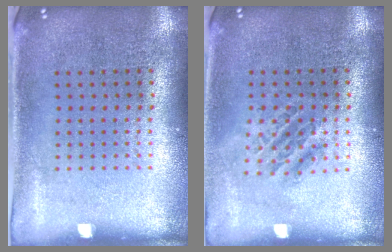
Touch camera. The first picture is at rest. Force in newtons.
{"total": 1.2, "press": 1.0, "slide": 0.5}